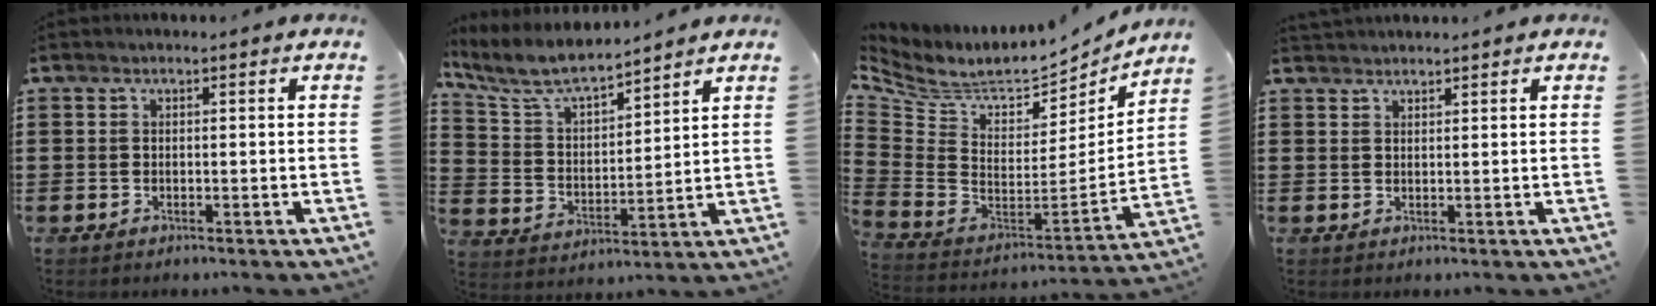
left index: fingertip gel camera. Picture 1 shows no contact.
{"total": 7.3, "force": [6.6, 1.0, 2.9], "torque": [-0.085, -0.033, 0.115]}
{"total": 6.3, "force": [5.5, 2.0, 2.6], "torque": [-0.084, -0.058, 0.091]}
{"total": 1.3, "force": [1.3, 0.1, 0.0], "torque": [-0.003, 0.001, 0.026]}